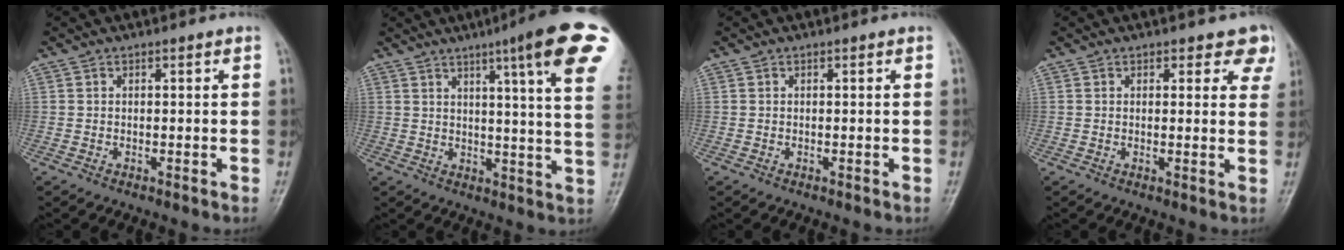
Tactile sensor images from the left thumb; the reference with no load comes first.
{"total": 17.8, "force": [9.2, 1.2, 15.2], "torque": [-0.186, -0.032, 0.105]}
{"total": 0.0}
{"total": 5.1, "force": [3.8, 2.8, 1.9], "torque": [0.018, -0.017, 0.030]}